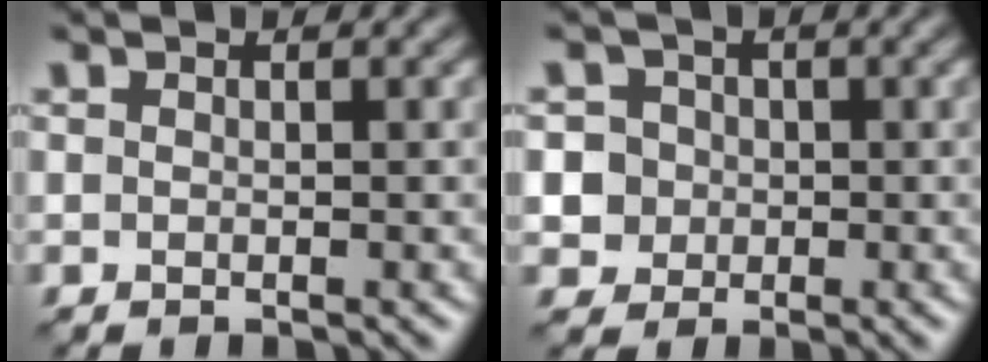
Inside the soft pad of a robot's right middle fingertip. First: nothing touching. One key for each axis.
{"total": 4.7, "fx": 0.4, "fy": 4.5, "fz": 1.4, "tx": -0.018, "ty": 0.030, "tz": -0.007}